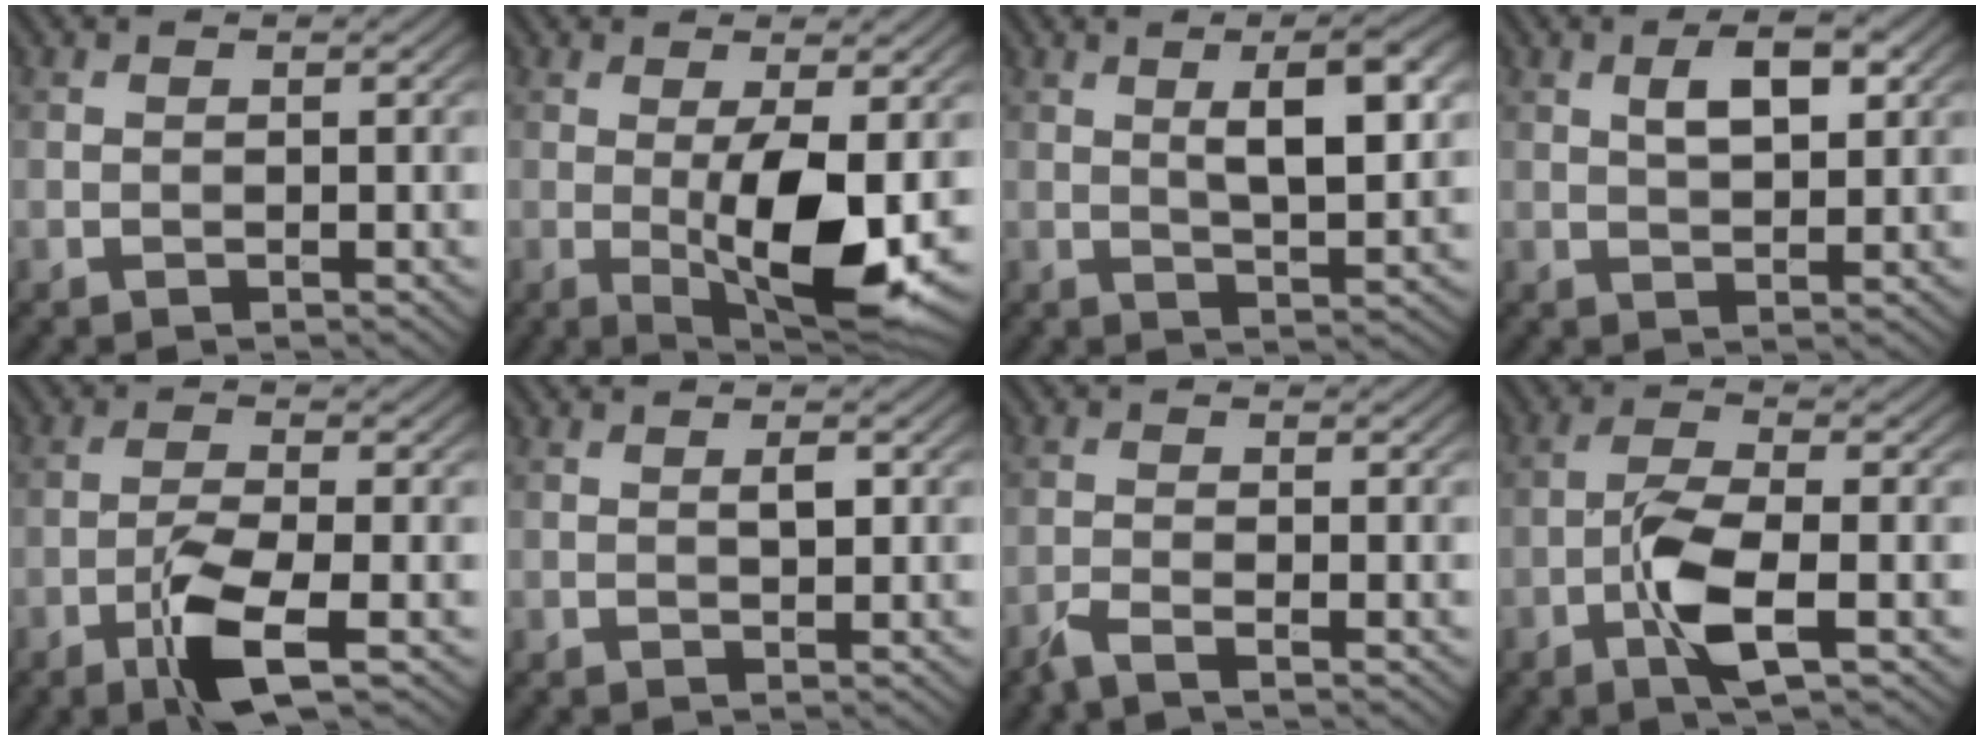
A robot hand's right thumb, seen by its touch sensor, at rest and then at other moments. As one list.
[{"total": 9.5, "force": [-1.0, 2.7, 9.1], "torque": [-0.158, -0.008, -0.013]}, {"total": 7.5, "force": [2.1, 2.3, 6.8], "torque": [-0.105, 0.006, 0.032]}, {"total": 4.5, "force": [1.6, 1.9, 3.8], "torque": [-0.069, 0.004, 0.028]}, {"total": 6.1, "force": [-2.8, 1.4, 5.2], "torque": [-0.108, 0.005, -0.059]}, {"total": 1.2, "force": [0.3, 0.4, 1.1], "torque": [-0.019, -0.001, 0.005]}, {"total": 2.3, "force": [-1.8, 0.2, 1.5], "torque": [-0.030, -0.002, -0.049]}, {"total": 6.4, "force": [-2.3, 1.8, 5.7], "torque": [-0.119, 0.006, -0.050]}]